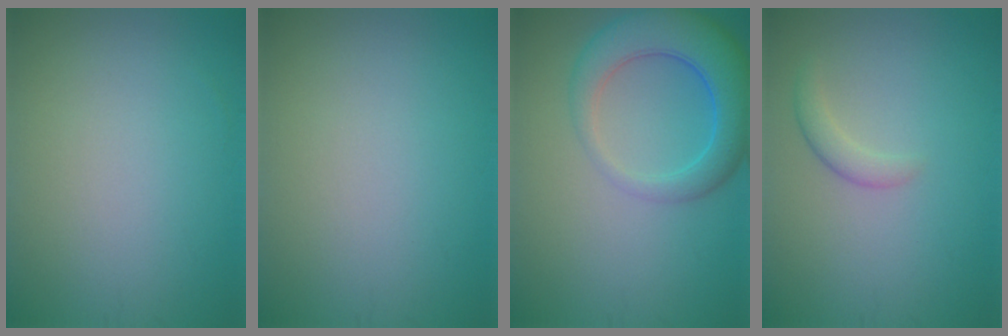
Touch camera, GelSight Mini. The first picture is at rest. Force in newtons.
{"total": 0.0}
{"total": 6.4, "press": 6.4, "slide": 0.4}
{"total": 1.6, "press": 1.6, "slide": 0.0}